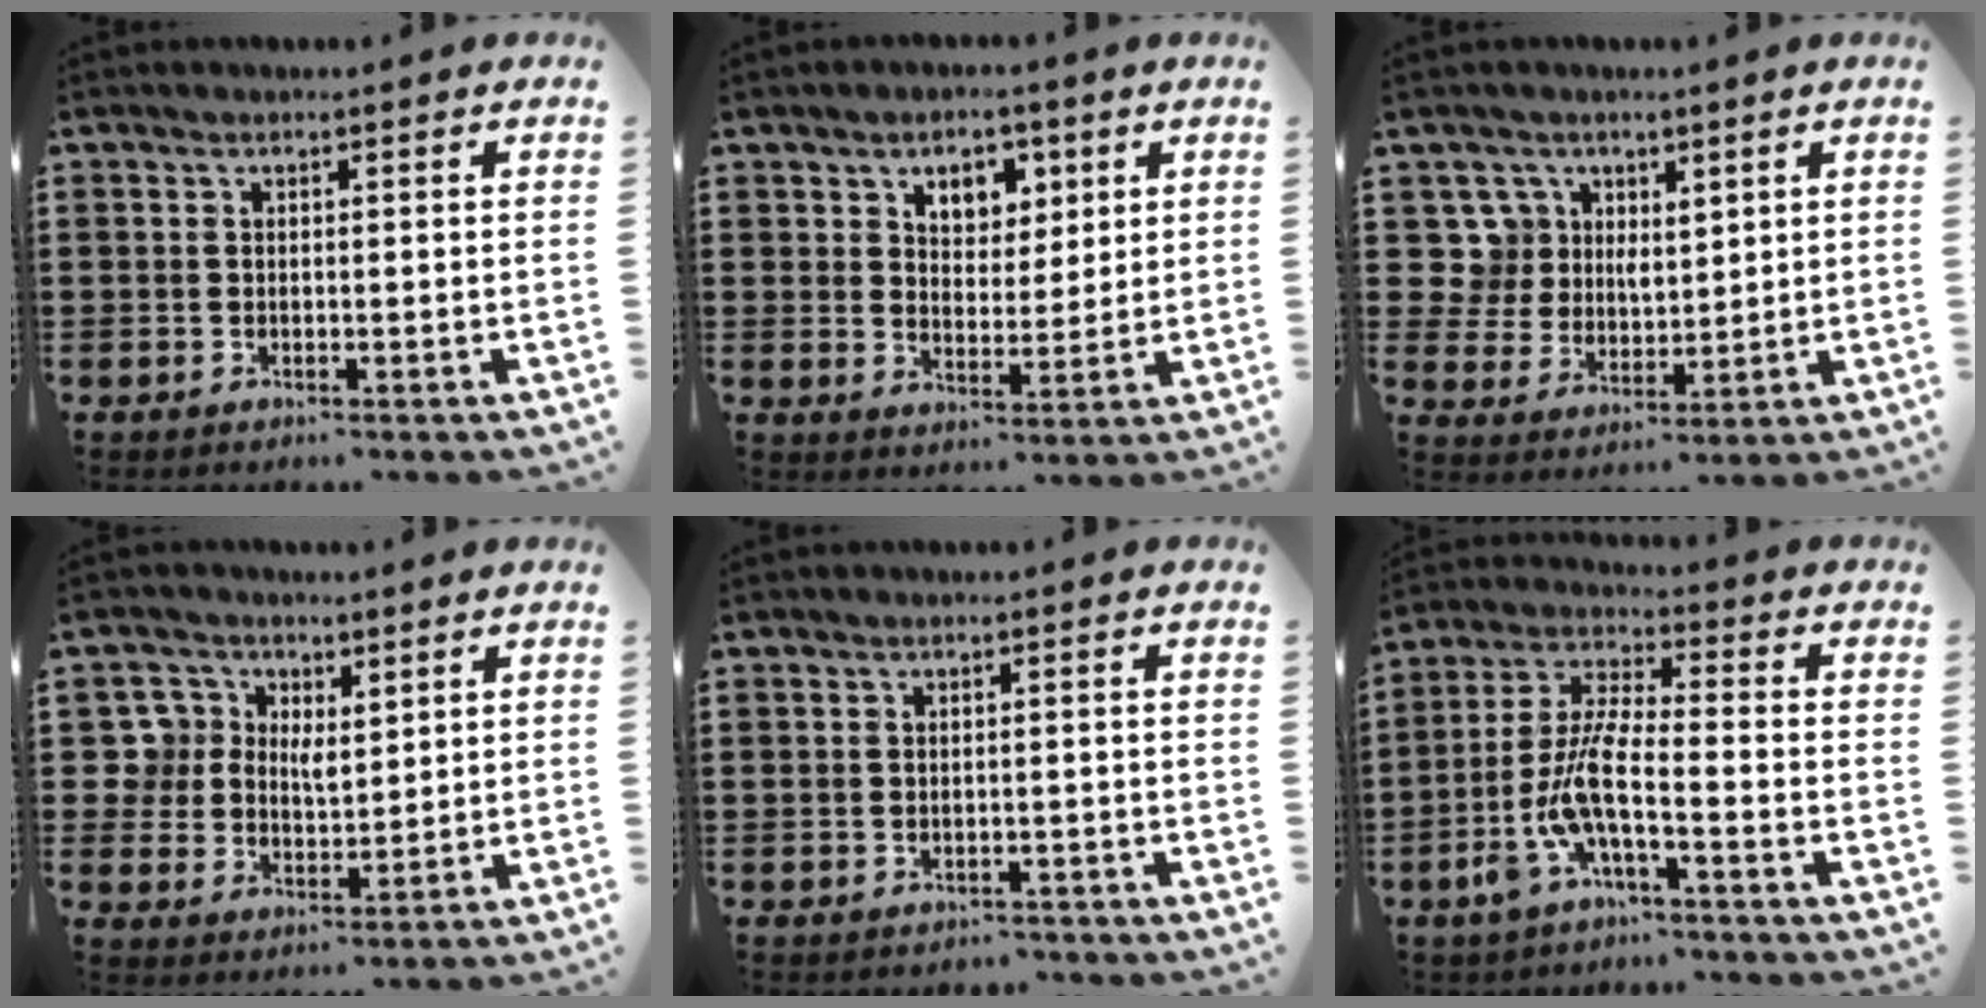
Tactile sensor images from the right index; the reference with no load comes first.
{"total": 5.0, "force": [2.8, 3.5, 2.1], "torque": [-0.042, 0.007, 0.047]}
{"total": 6.5, "force": [3.5, 5.3, 1.2], "torque": [-0.058, 0.013, 0.069]}
{"total": 5.4, "force": [2.9, 4.4, 1.1], "torque": [-0.049, 0.011, 0.054]}
{"total": 0.9, "force": [-0.7, 0.5, -0.1], "torque": [-0.002, 0.002, -0.016]}
{"total": 8.1, "force": [-3.7, 1.5, 7.1], "torque": [-0.170, -0.020, -0.075]}